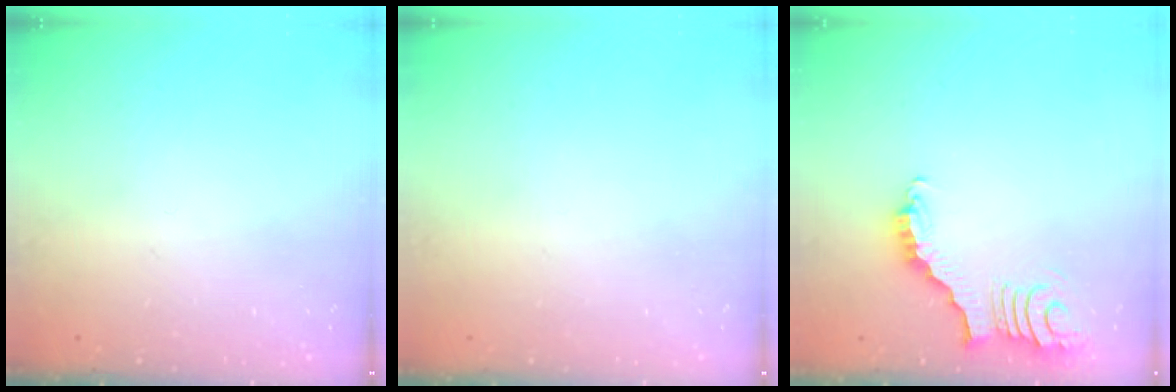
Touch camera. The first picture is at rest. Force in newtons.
{"total": 0.0}
{"total": 3.9, "press": 3.9, "slide": 0.6}